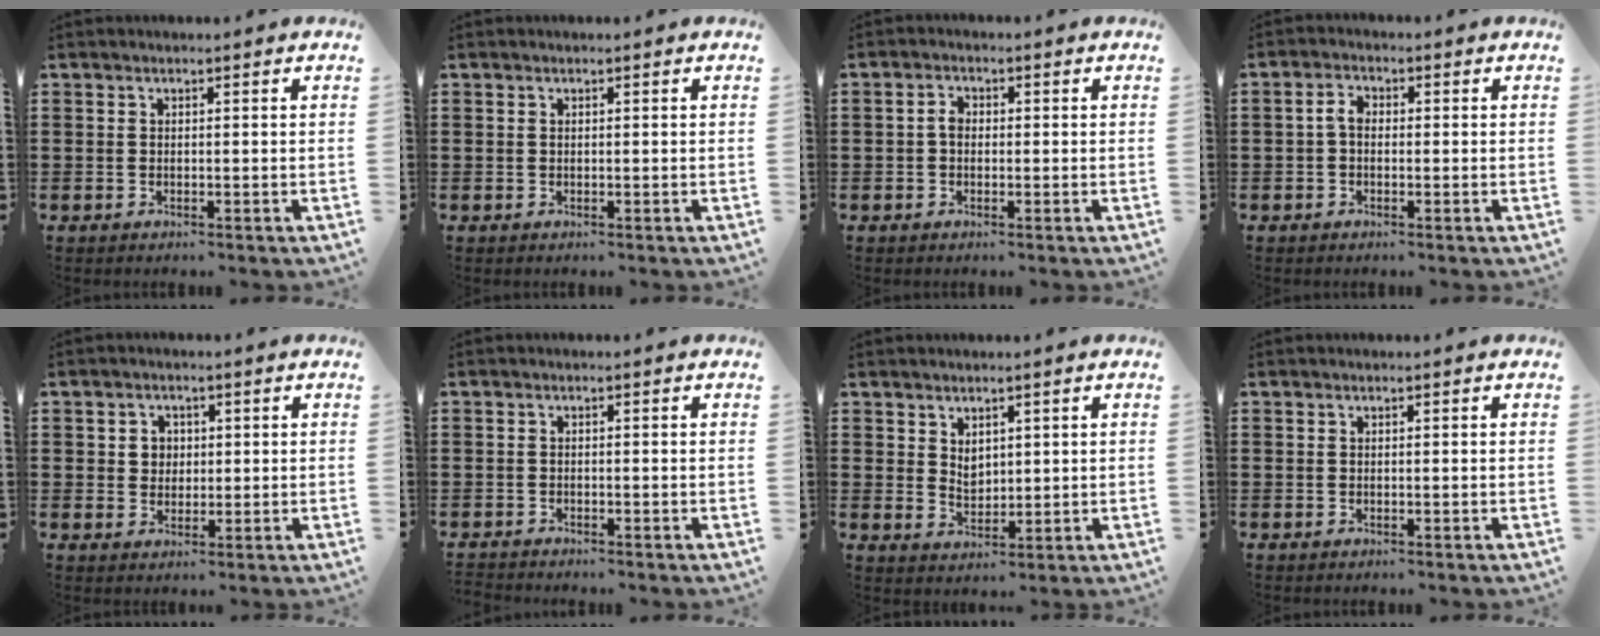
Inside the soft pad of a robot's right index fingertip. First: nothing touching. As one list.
[{"total": 0.0}, {"total": 2.1, "force": [-0.1, 1.4, 1.5], "torque": [-0.030, 0.006, -0.004]}, {"total": 2.7, "force": [-0.3, 1.7, 2.1], "torque": [-0.049, 0.004, -0.009]}, {"total": 2.7, "force": [0.4, 2.5, 0.8], "torque": [-0.027, 0.011, 0.004]}, {"total": 0.8, "force": [-0.8, 0.0, 0.0], "torque": [-0.003, -0.001, -0.017]}, {"total": 2.7, "force": [1.5, 2.0, 1.0], "torque": [-0.018, 0.005, 0.027]}, {"total": 0.0}]